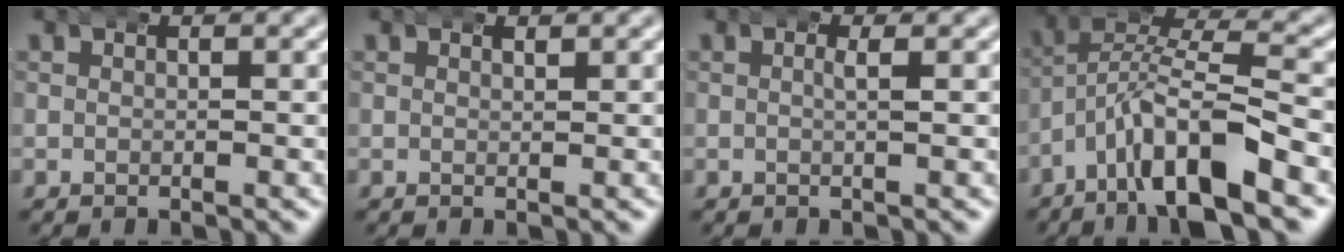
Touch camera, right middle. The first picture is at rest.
{"total": 0.7, "force": [0.5, 0.2, 0.4], "torque": [-0.002, 0.002, 0.005]}
{"total": 1.5, "force": [0.4, 0.3, 1.4], "torque": [-0.021, 0.010, 0.000]}
{"total": 7.2, "force": [-2.0, 3.4, 6.0], "torque": [-0.101, -0.006, -0.038]}